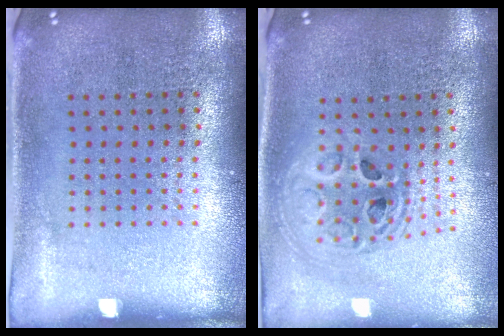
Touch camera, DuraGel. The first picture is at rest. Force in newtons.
{"total": 1.9, "press": 1.6, "slide": 1.1}